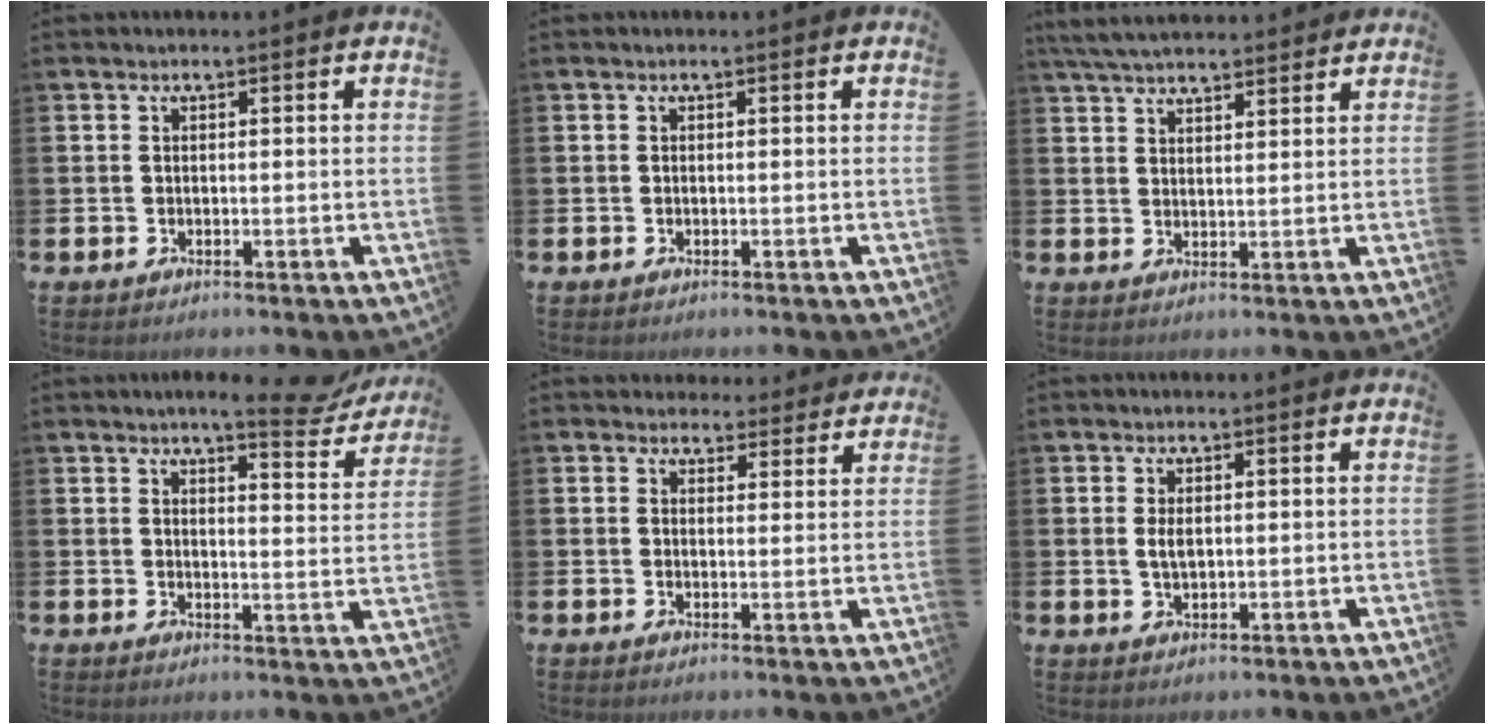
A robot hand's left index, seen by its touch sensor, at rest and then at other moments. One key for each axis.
{"total": 0.0}
{"total": 4.8, "fx": 4.7, "fy": 0.7, "fz": 1.0, "tx": -0.037, "ty": -0.015, "tz": 0.088}
{"total": 6.1, "fx": 5.3, "fy": 1.0, "fz": 2.9, "tx": -0.042, "ty": -0.028, "tz": 0.086}
{"total": 3.6, "fx": 3.3, "fy": 1.5, "fz": -0.1, "tx": 0.003, "ty": -0.016, "tz": 0.057}
{"total": 2.2, "fx": 0.6, "fy": 1.1, "fz": 1.8, "tx": -0.025, "ty": 0.000, "tz": 0.007}